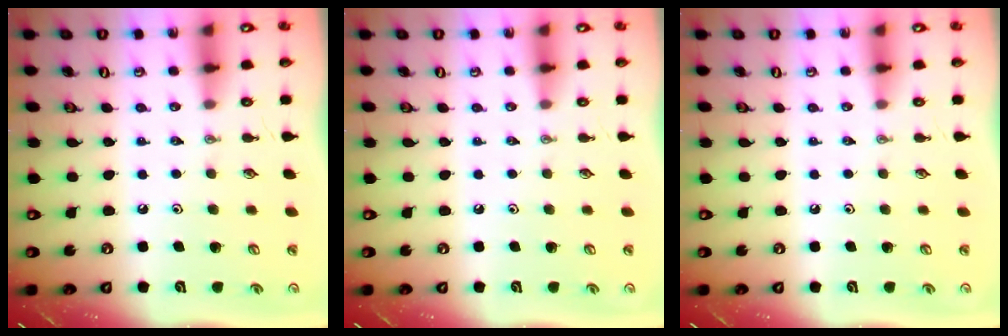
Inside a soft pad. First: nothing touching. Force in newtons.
{"total": 0.0}
{"total": 0.0}